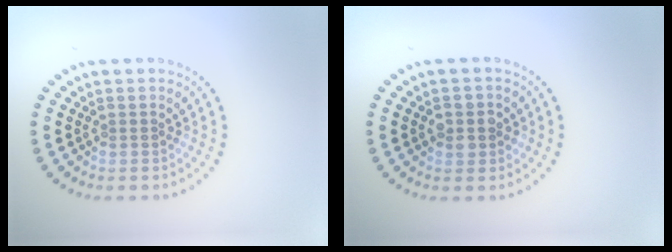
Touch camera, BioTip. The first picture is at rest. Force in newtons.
{"total": 2.2, "press": 2.2, "slide": 0.5}